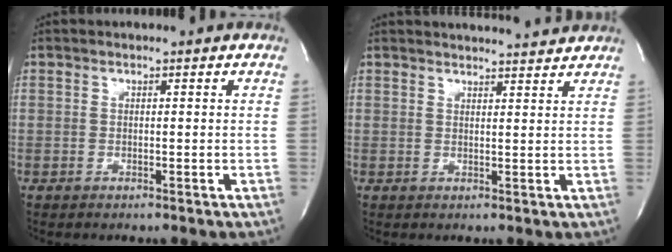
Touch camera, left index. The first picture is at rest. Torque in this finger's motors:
{"motor_torque": [-0.24, -0.11, -0.03, 0.00]}